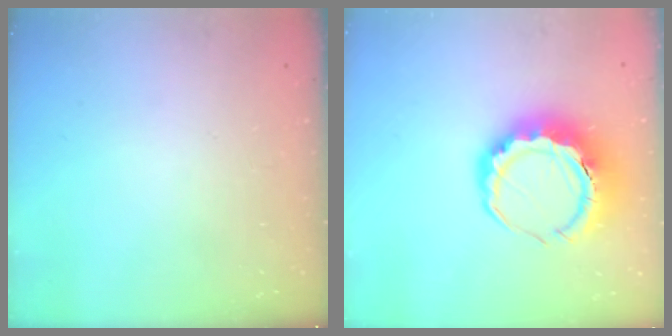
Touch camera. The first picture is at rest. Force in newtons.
{"total": 11.1, "press": 10.9, "slide": 2.3}